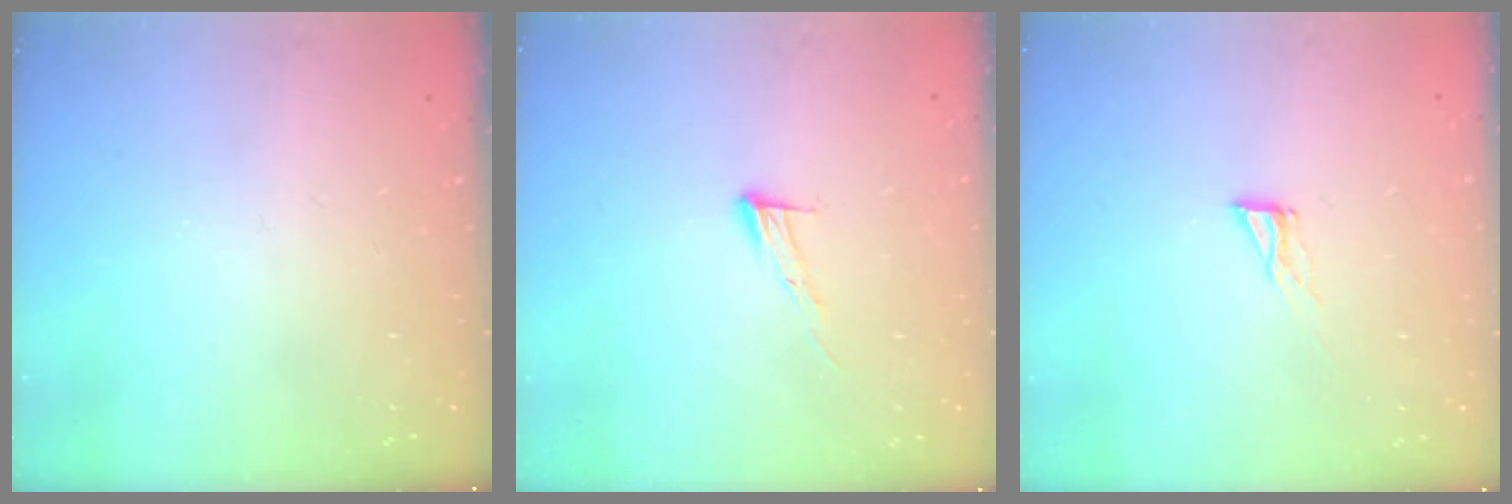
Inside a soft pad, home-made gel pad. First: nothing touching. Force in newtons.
{"total": 6.7, "press": 6.7, "slide": 0.4}
{"total": 4.3, "press": 4.2, "slide": 0.3}